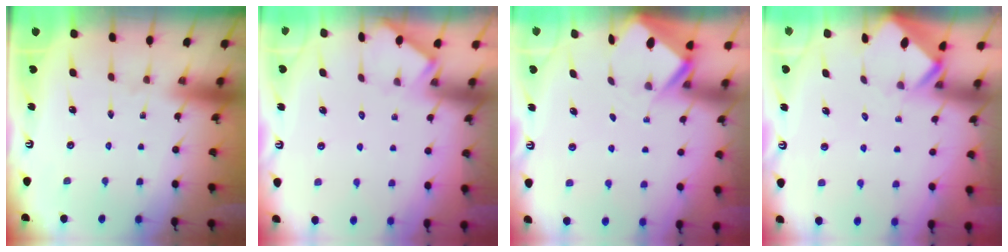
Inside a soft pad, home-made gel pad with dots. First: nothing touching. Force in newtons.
{"total": 2.4, "press": 2.4, "slide": 0.3}
{"total": 2.9, "press": 2.9, "slide": 0.3}
{"total": 2.6, "press": 2.6, "slide": 0.1}